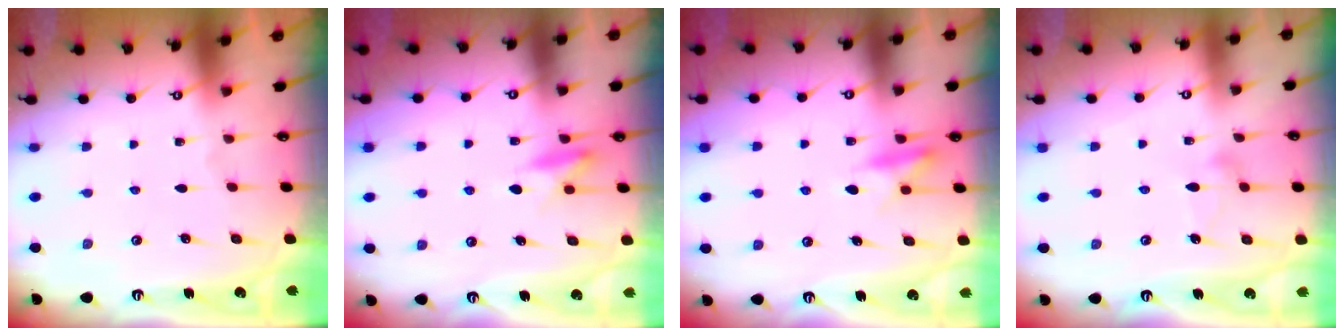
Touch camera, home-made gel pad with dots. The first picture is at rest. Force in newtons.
{"total": 8.5, "press": 8.4, "slide": 1.3}
{"total": 10.0, "press": 9.9, "slide": 1.2}
{"total": 9.7, "press": 9.7, "slide": 0.4}